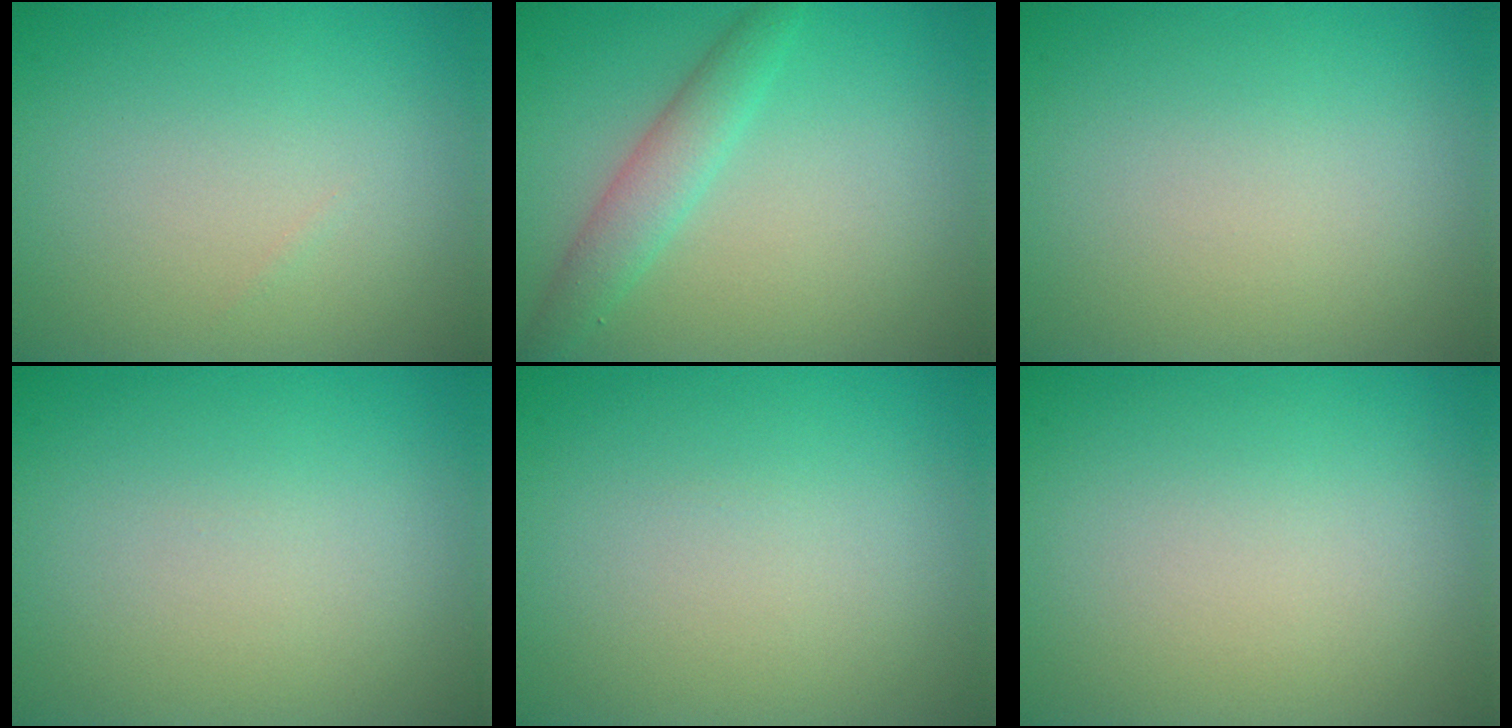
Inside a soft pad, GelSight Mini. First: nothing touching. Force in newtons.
{"total": 2.8, "press": 2.8, "slide": 0.1}
{"total": 0.0}
{"total": 0.0}
{"total": 0.0}
{"total": 0.0}